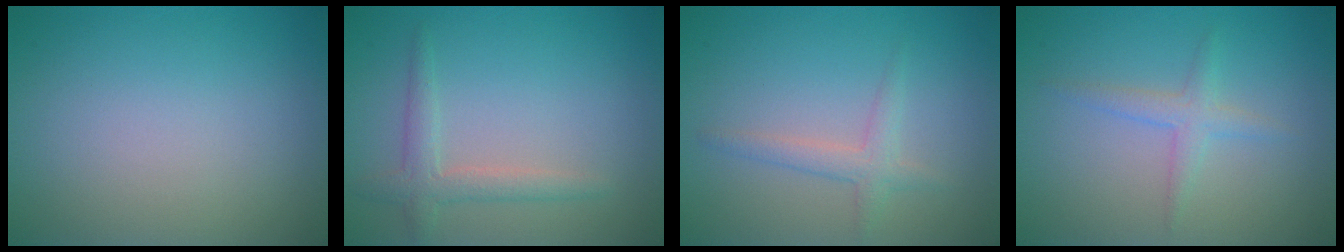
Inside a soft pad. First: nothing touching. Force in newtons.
{"total": 2.3, "press": 2.2, "slide": 0.1}
{"total": 1.2, "press": 1.2, "slide": 0.1}
{"total": 1.8, "press": 1.8, "slide": 0.1}